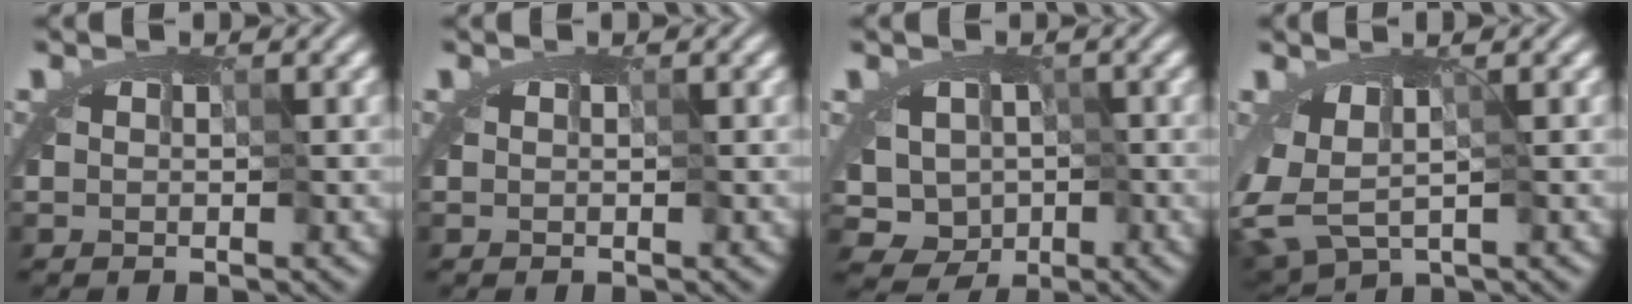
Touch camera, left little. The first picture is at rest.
{"total": 0.0}
{"total": 5.5, "force": [-1.4, 5.0, 1.7], "torque": [-0.002, 0.001, -0.030]}
{"total": 3.0, "force": [0.1, 1.5, 2.7], "torque": [-0.048, -0.003, 0.007]}